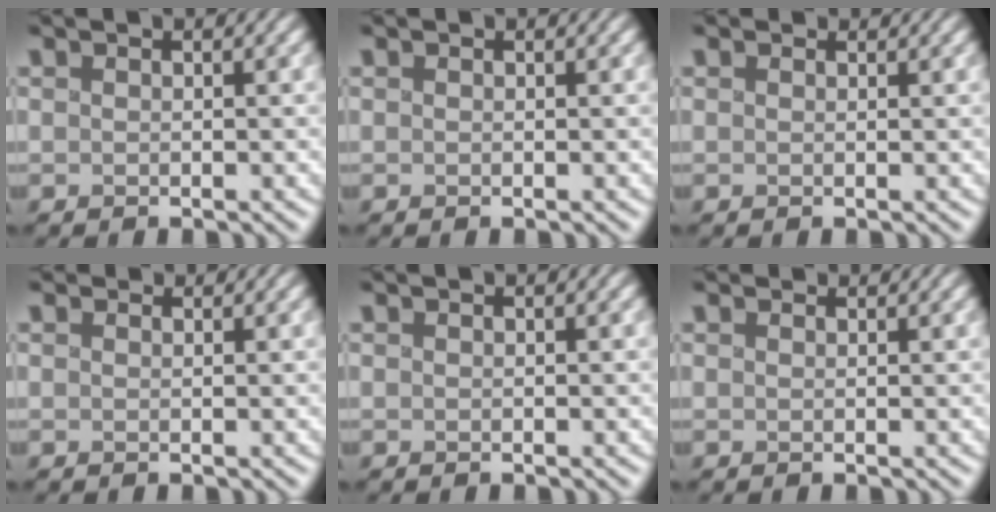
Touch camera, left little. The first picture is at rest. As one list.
[{"total": 0.0}, {"total": 1.4, "force": [1.1, 0.7, 0.4], "torque": [-0.008, -0.002, 0.021]}, {"total": 1.4, "force": [1.1, 0.7, 0.4], "torque": [-0.008, -0.004, 0.023]}, {"total": 0.0}, {"total": 1.6, "force": [1.4, 0.5, 0.4], "torque": [-0.007, 0.000, 0.023]}]